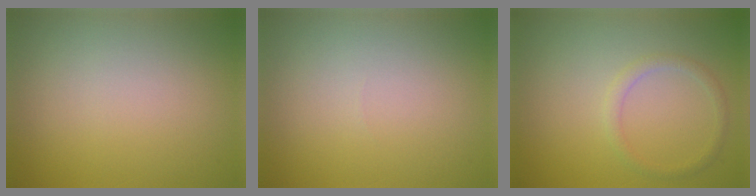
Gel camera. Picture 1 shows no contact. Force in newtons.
{"total": 0.0}
{"total": 1.3, "press": 1.3, "slide": 0.1}